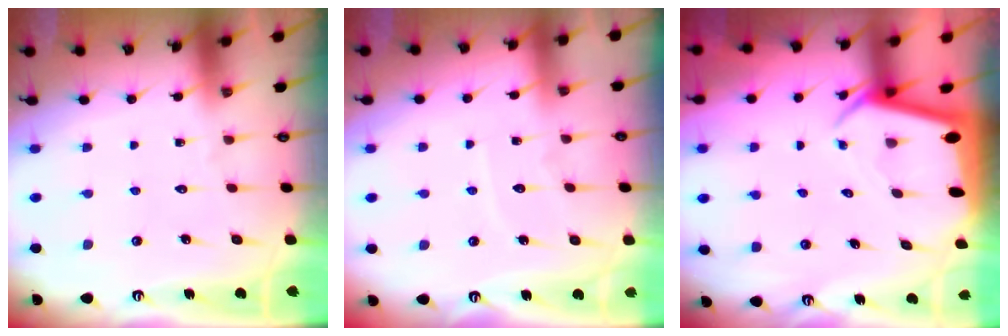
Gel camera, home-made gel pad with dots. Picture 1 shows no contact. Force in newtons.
{"total": 4.4, "press": 4.3, "slide": 0.5}
{"total": 2.6, "press": 2.6, "slide": 0.2}